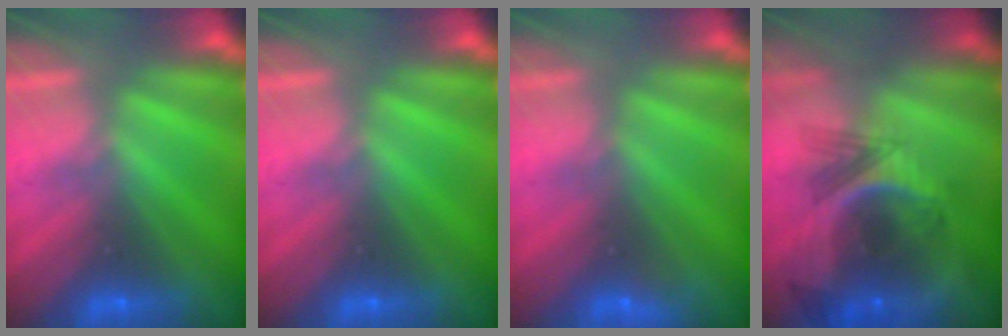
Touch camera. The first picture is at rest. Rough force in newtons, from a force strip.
{"total": 0.0}
{"total": 2.9}
{"total": 8.2}